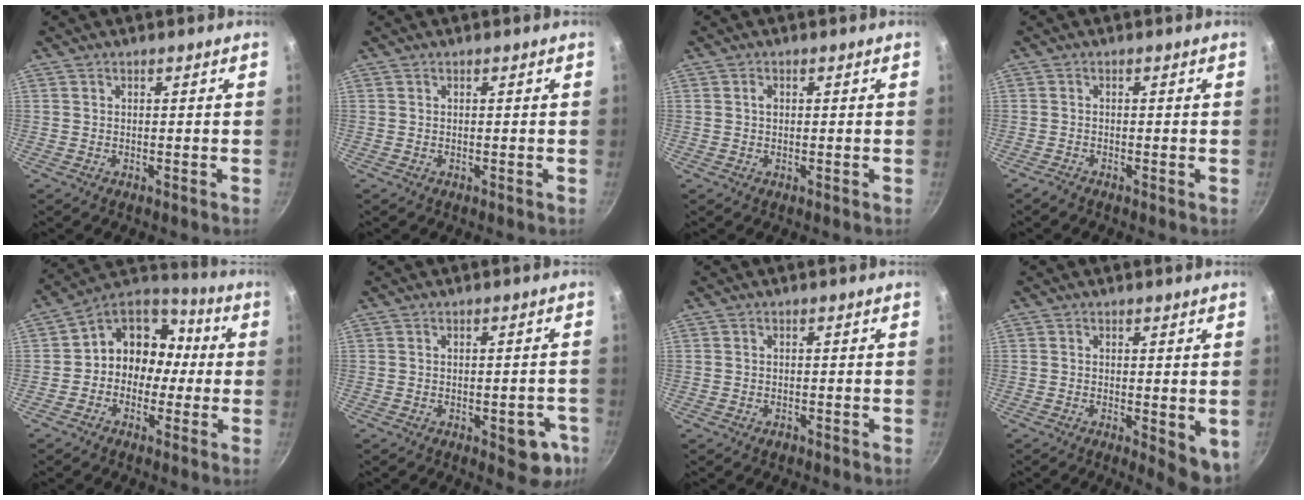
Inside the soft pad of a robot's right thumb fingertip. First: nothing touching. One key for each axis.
{"total": 0.0}
{"total": 1.1, "fx": 0.2, "fy": 0.8, "fz": 0.7, "tx": -0.009, "ty": 0.005, "tz": 0.002}
{"total": 1.0, "fx": -0.9, "fy": 0.2, "fz": 0.4, "tx": -0.017, "ty": 0.004, "tz": -0.022}
{"total": 12.0, "fx": -1.1, "fy": 10.3, "fz": 5.9, "tx": -0.037, "ty": 0.051, "tz": -0.040}
{"total": 7.2, "fx": -2.6, "fy": 3.6, "fz": 5.6, "tx": -0.035, "ty": 0.013, "tz": -0.029}
{"total": 0.9, "fx": -0.6, "fy": 0.5, "fz": 0.4, "tx": -0.008, "ty": 0.006, "tz": -0.008}
{"total": 6.0, "fx": -0.9, "fy": 2.4, "fz": 5.4, "tx": -0.054, "ty": -0.005, "tz": -0.008}